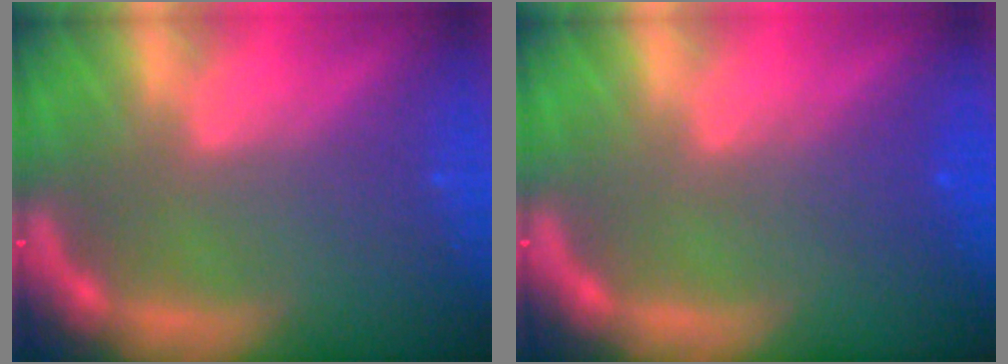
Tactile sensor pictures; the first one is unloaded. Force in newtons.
{"total": 1.9}